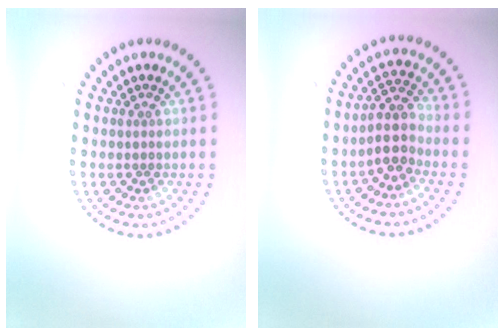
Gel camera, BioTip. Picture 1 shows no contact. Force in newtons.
{"total": 3.0, "press": 2.6, "slide": 1.6}